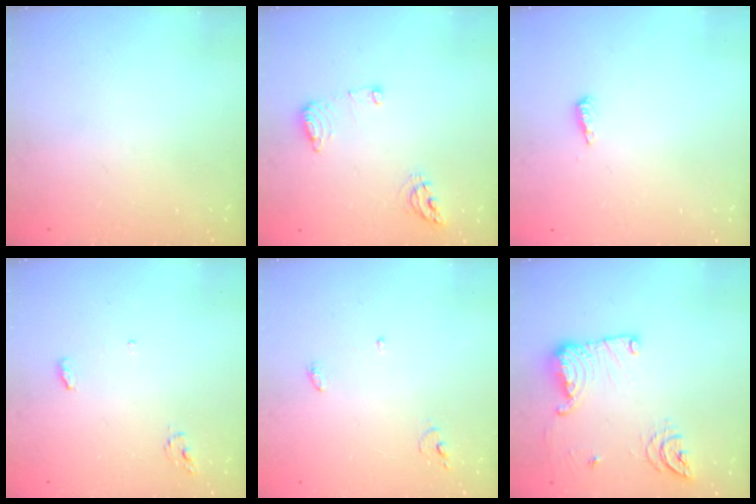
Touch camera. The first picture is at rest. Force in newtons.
{"total": 8.1, "press": 8.1, "slide": 0.9}
{"total": 4.9, "press": 4.8, "slide": 1.2}
{"total": 3.6, "press": 3.5, "slide": 0.3}
{"total": 3.8, "press": 3.8, "slide": 0.4}
{"total": 14.3, "press": 14.2, "slide": 1.4}